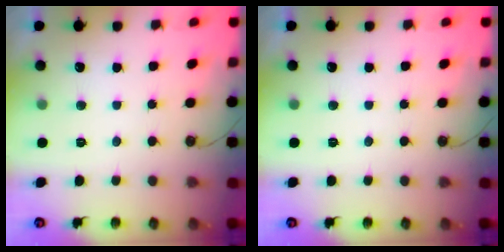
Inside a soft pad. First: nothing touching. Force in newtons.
{"total": 0.0}